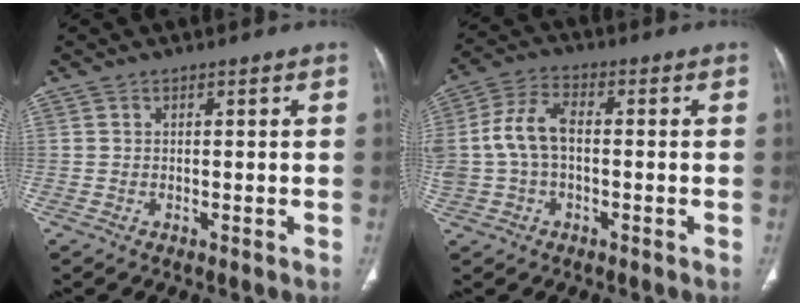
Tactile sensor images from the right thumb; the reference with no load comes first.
{"total": 9.1, "force": [-0.2, 5.4, 7.3], "torque": [-0.160, 0.029, -0.009]}